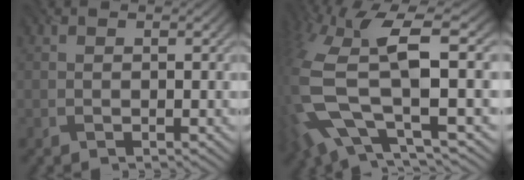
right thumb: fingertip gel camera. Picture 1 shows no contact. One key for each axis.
{"total": 14.7, "fx": 0.1, "fy": 5.8, "fz": 13.5, "tx": -0.330, "ty": -0.013, "tz": 0.017}